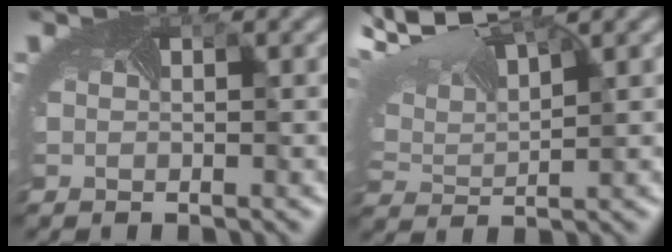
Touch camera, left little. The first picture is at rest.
{"total": 9.1, "force": [5.7, 3.4, 6.2], "torque": [-0.146, 0.031, 0.097]}